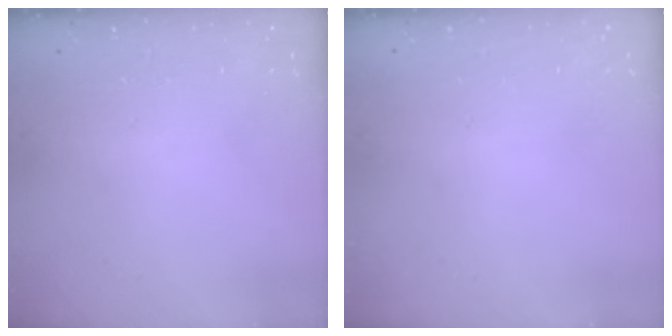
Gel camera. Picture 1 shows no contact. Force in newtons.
{"total": 0.0}